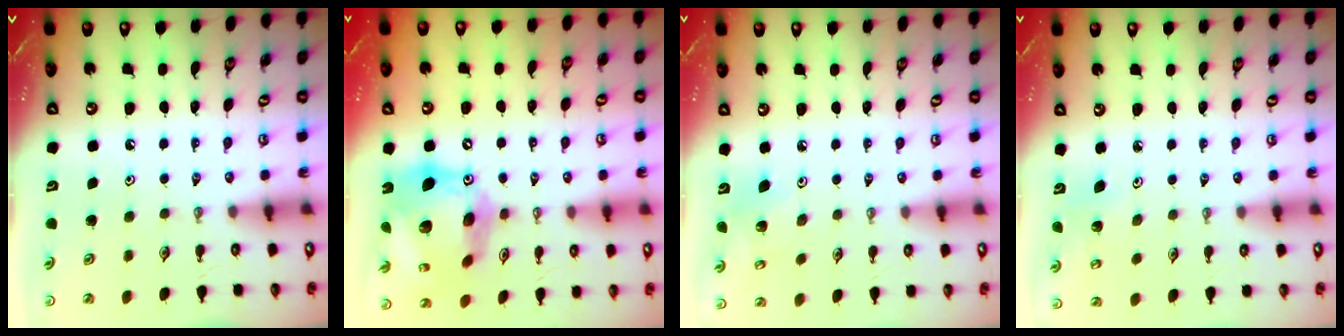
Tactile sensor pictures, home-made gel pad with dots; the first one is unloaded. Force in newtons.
{"total": 22.0, "press": 21.8, "slide": 2.4}
{"total": 6.0, "press": 5.5, "slide": 2.4}
{"total": 4.0, "press": 3.9, "slide": 0.9}